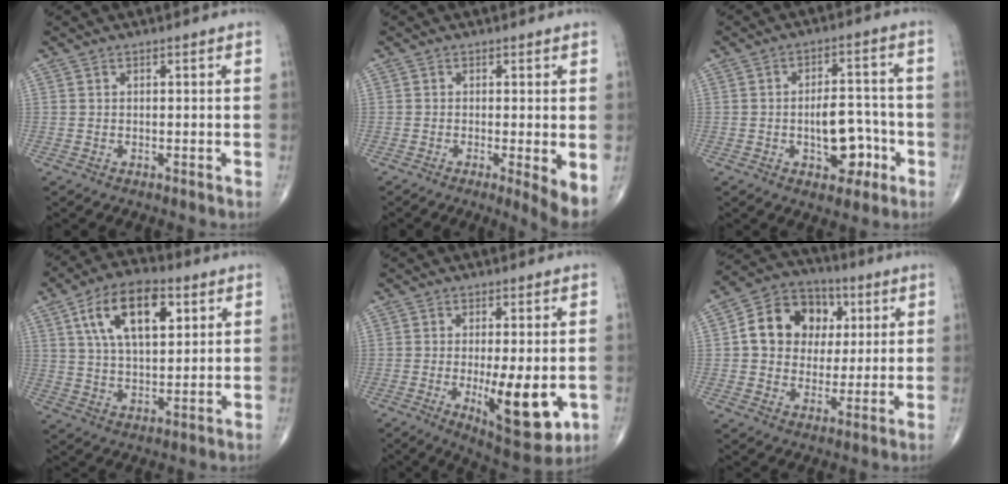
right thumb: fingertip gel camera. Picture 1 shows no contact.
{"total": 4.4, "force": [-0.8, 0.5, 4.3], "torque": [-0.072, -0.016, -0.017]}
{"total": 9.4, "force": [-2.8, 5.3, 7.2], "torque": [-0.077, 0.033, -0.036]}
{"total": 14.9, "force": [5.6, 7.5, 11.5], "torque": [-0.182, -0.006, 0.096]}
{"total": 13.4, "force": [-2.8, 4.5, 12.4], "torque": [-0.169, -0.024, -0.030]}
{"total": 14.2, "force": [2.9, 11.7, 7.6], "torque": [-0.089, 0.009, 0.044]}